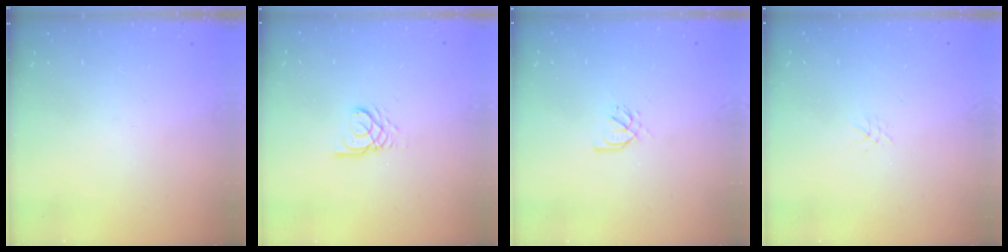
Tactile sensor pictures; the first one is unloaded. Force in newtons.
{"total": 2.6, "press": 2.6, "slide": 0.1}
{"total": 2.1, "press": 2.0, "slide": 0.7}
{"total": 3.7, "press": 3.6, "slide": 0.5}